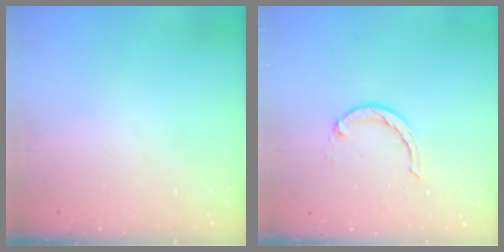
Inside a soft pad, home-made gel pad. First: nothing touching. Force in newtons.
{"total": 2.1, "press": 2.0, "slide": 0.4}